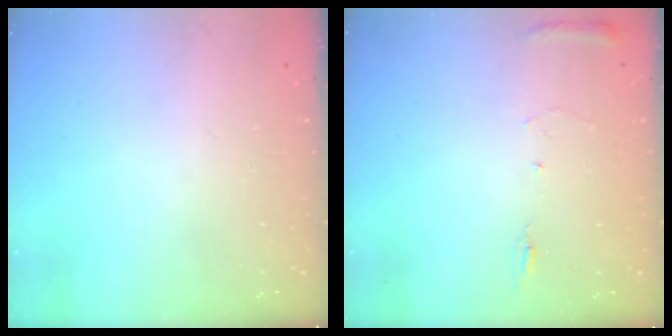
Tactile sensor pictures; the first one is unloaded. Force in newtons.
{"total": 6.9, "press": 6.9, "slide": 0.7}